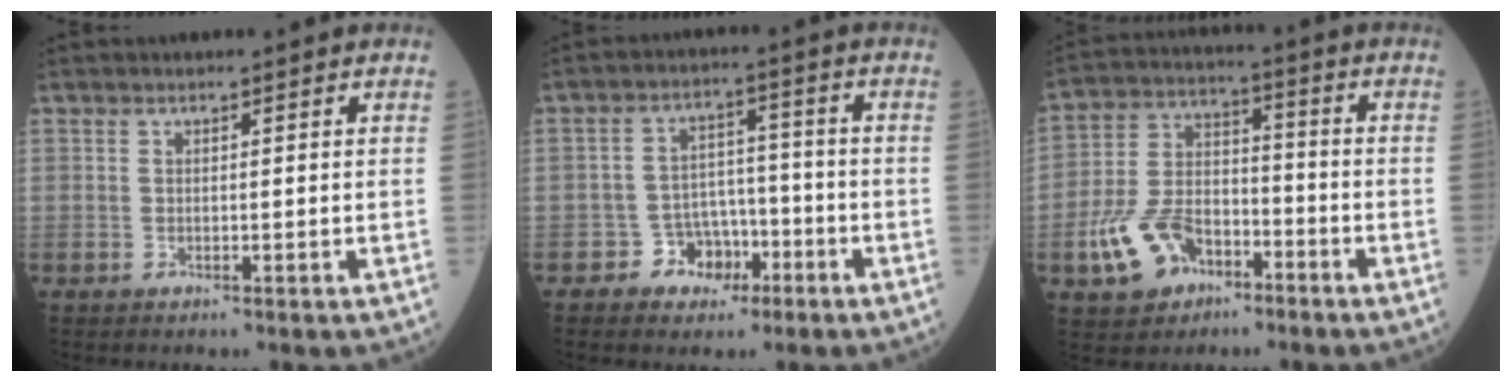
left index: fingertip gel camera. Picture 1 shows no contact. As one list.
[{"total": 5.5, "force": [-3.1, 4.3, 1.5], "torque": [-0.020, 0.014, -0.047]}, {"total": 11.1, "force": [-5.7, 7.0, 6.4], "torque": [-0.151, 0.011, -0.103]}]